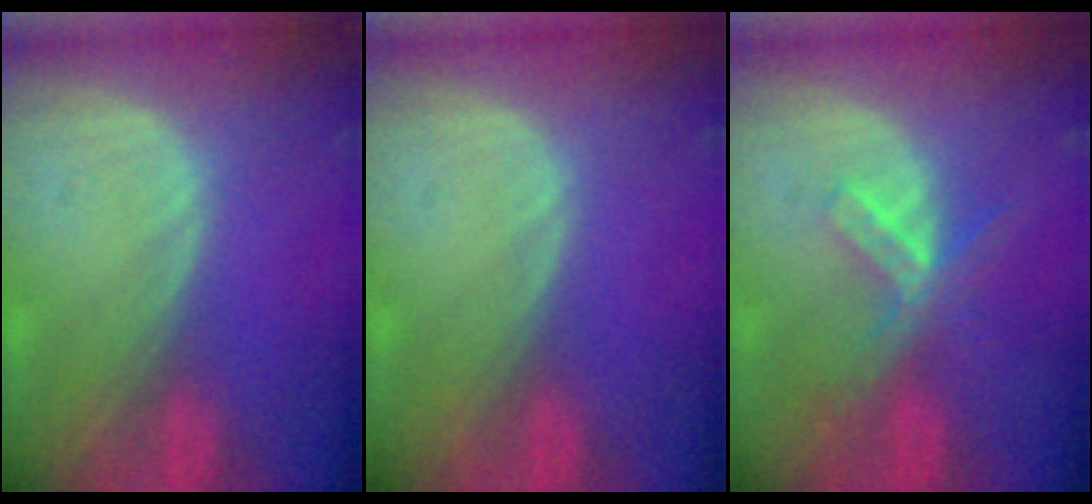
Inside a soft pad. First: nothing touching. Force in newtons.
{"total": 0.0}
{"total": 5.1, "press": 5.1, "slide": 0.3}